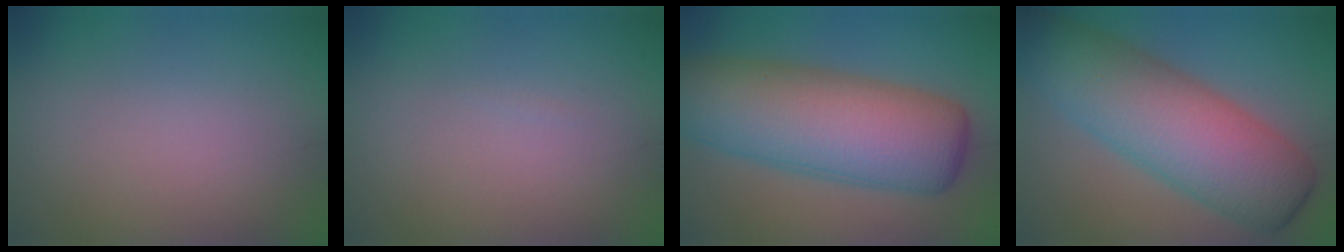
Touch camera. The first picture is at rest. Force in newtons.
{"total": 0.0}
{"total": 11.5, "press": 11.5, "slide": 0.3}
{"total": 10.5, "press": 10.5, "slide": 0.2}